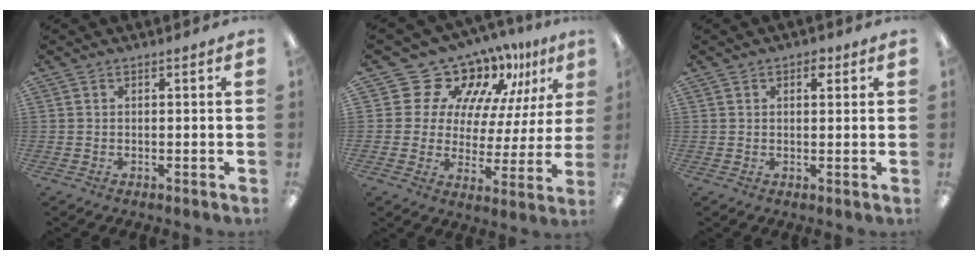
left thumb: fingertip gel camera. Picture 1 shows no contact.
{"total": 16.2, "force": [13.2, 8.5, 4.2], "torque": [-0.092, -0.115, 0.239]}
{"total": 2.6, "force": [1.4, 1.6, 1.5], "torque": [-0.009, -0.005, 0.018]}